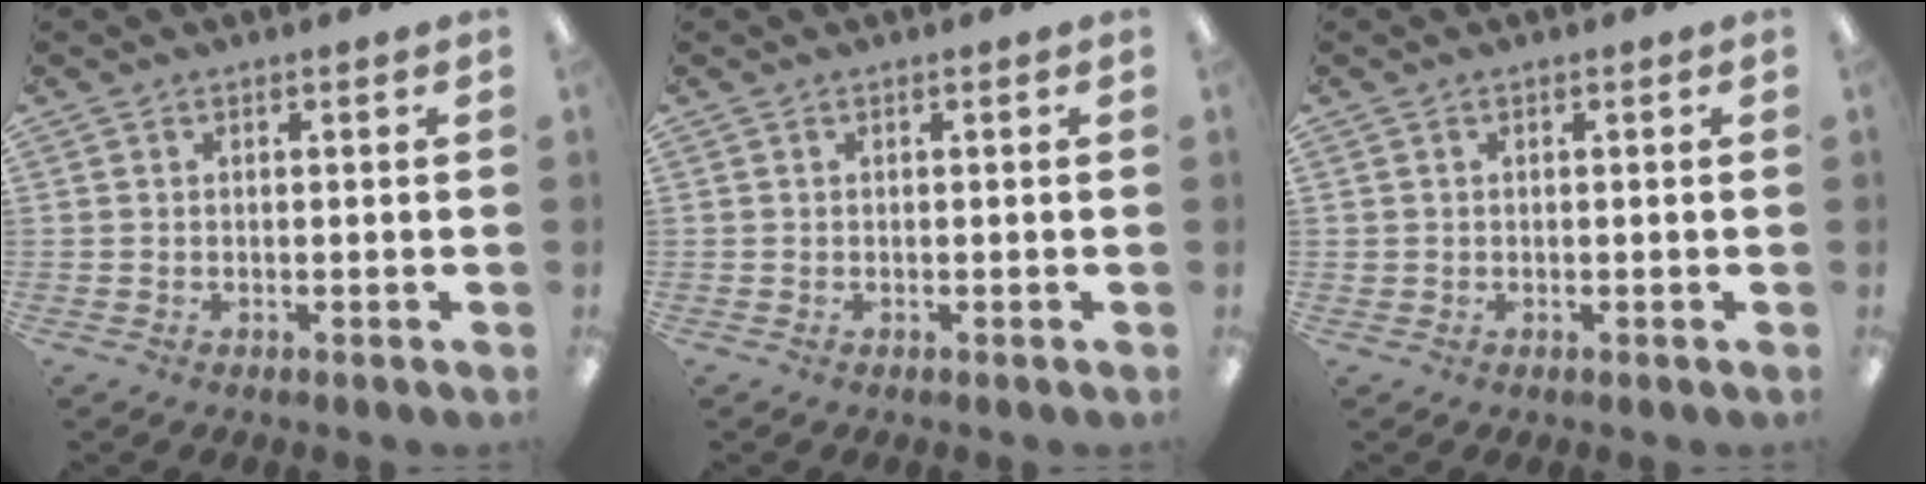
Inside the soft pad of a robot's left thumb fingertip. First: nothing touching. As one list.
[{"total": 0.0}, {"total": 0.7, "force": [0.1, 0.7, 0.1], "torque": [-0.002, 0.005, 0.001]}]